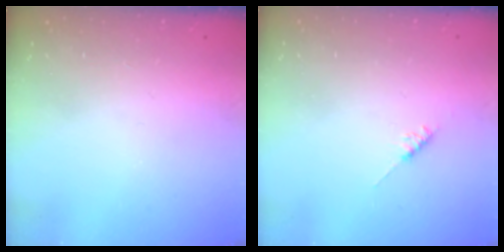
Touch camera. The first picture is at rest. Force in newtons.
{"total": 4.9, "press": 4.8, "slide": 0.8}